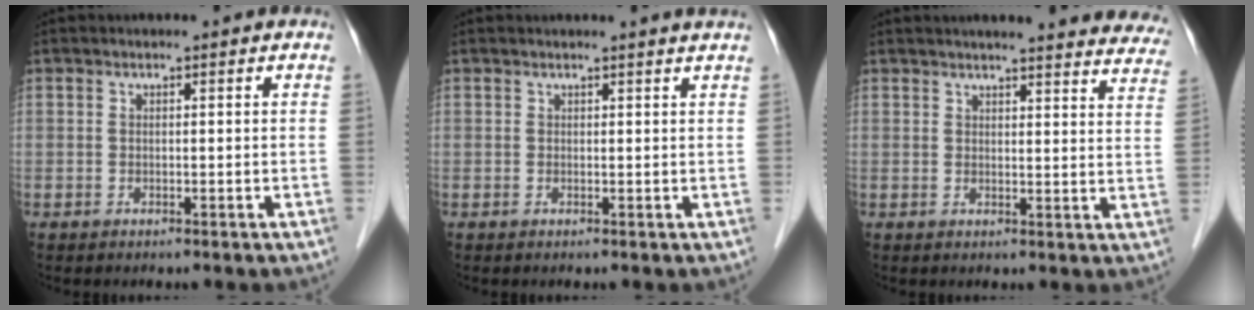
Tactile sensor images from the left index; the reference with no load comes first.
{"total": 2.2, "force": [2.1, -0.5, 0.6], "torque": [-0.016, -0.004, 0.018]}
{"total": 22.7, "force": [21.0, 3.0, 7.9], "torque": [-0.093, -0.048, 0.227]}